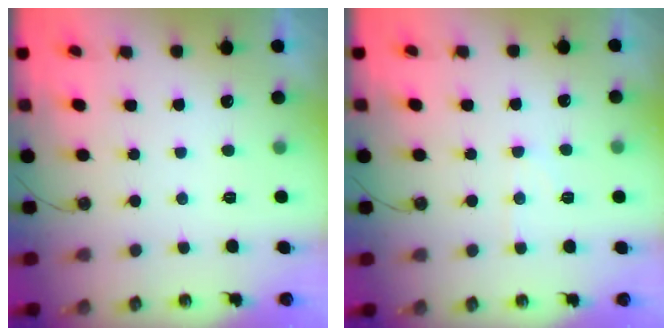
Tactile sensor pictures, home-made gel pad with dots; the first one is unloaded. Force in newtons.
{"total": 6.6, "press": 6.5, "slide": 0.6}